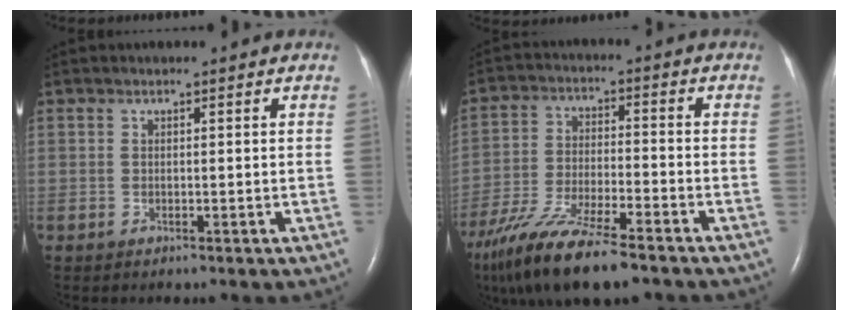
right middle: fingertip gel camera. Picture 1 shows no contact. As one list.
[{"total": 15.7, "force": [-11.8, 2.8, 9.9], "torque": [-0.205, -0.036, -0.210]}]